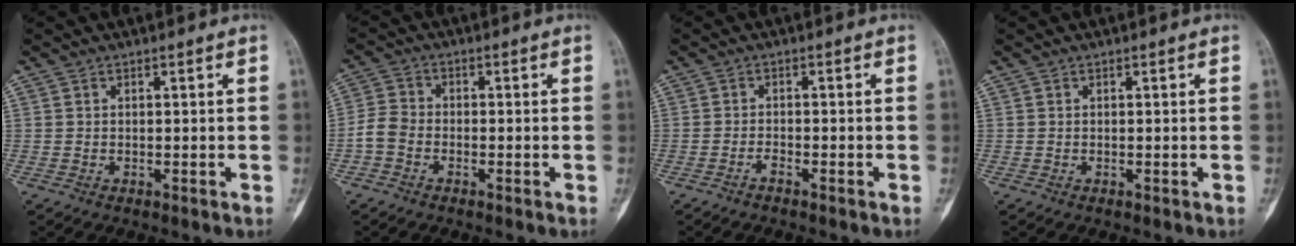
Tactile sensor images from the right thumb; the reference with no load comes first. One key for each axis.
{"total": 4.1, "fx": -1.6, "fy": 3.0, "fz": 2.2, "tx": -0.041, "ty": 0.011, "tz": -0.041}
{"total": 1.3, "fx": -1.1, "fy": 0.2, "fz": 0.6, "tx": -0.016, "ty": 0.008, "tz": -0.022}
{"total": 0.0}